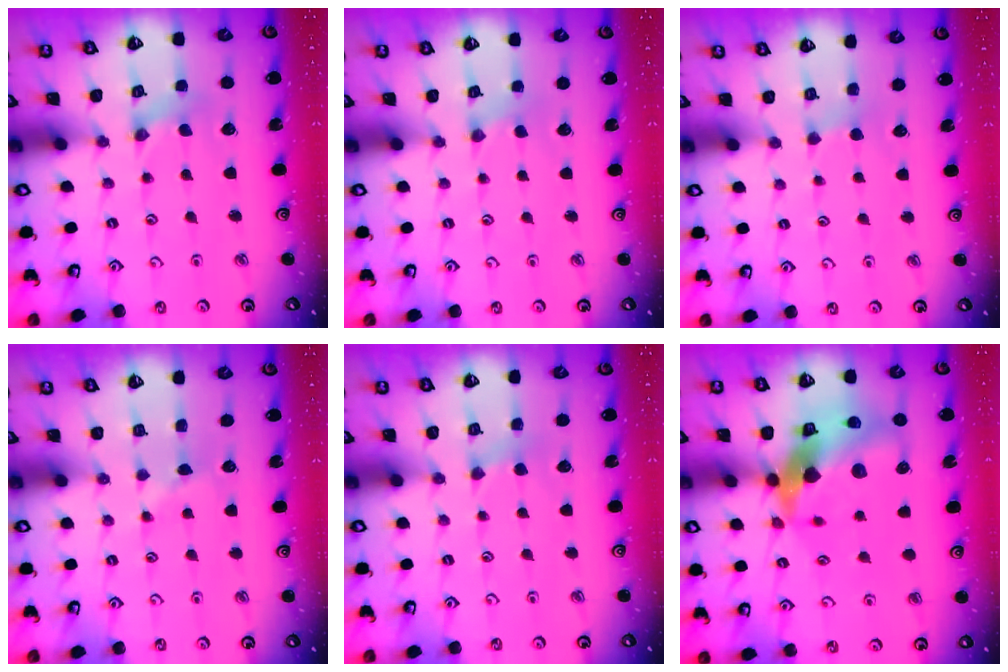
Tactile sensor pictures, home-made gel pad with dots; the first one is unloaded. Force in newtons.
{"total": 0.0}
{"total": 2.1, "press": 2.1, "slide": 0.4}
{"total": 2.9, "press": 2.9, "slide": 0.4}
{"total": 2.4, "press": 2.4, "slide": 0.3}
{"total": 16.6, "press": 16.4, "slide": 2.5}